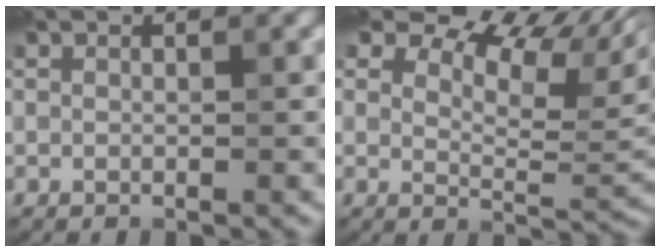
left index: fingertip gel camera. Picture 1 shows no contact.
{"total": 12.6, "force": [9.1, 4.8, 7.3], "torque": [-0.128, 0.024, 0.139]}